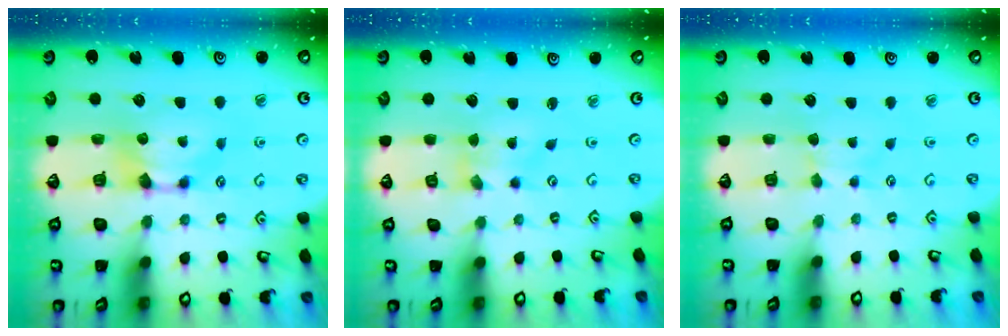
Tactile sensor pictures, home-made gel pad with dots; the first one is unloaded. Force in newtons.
{"total": 2.1, "press": 1.8, "slide": 1.0}
{"total": 2.7, "press": 2.7, "slide": 0.4}